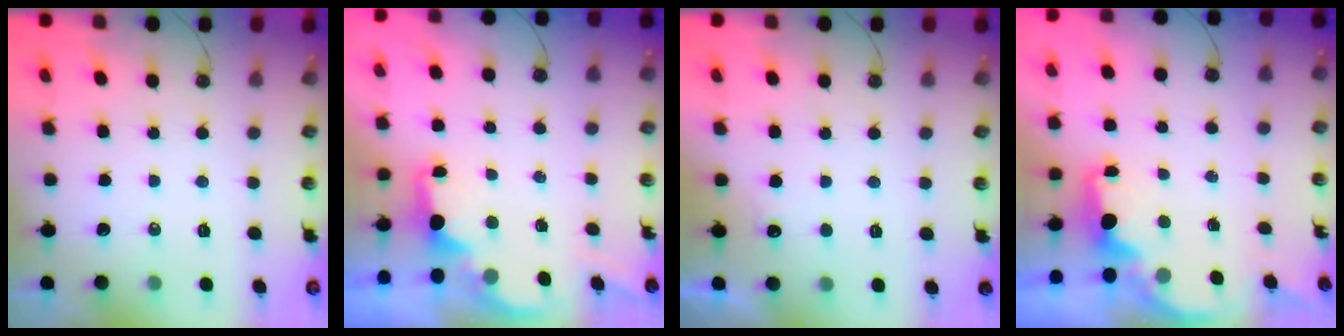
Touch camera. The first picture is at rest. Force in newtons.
{"total": 1.8, "press": 1.6, "slide": 0.7}
{"total": 3.9, "press": 3.8, "slide": 1.1}
{"total": 2.3, "press": 2.1, "slide": 0.8}